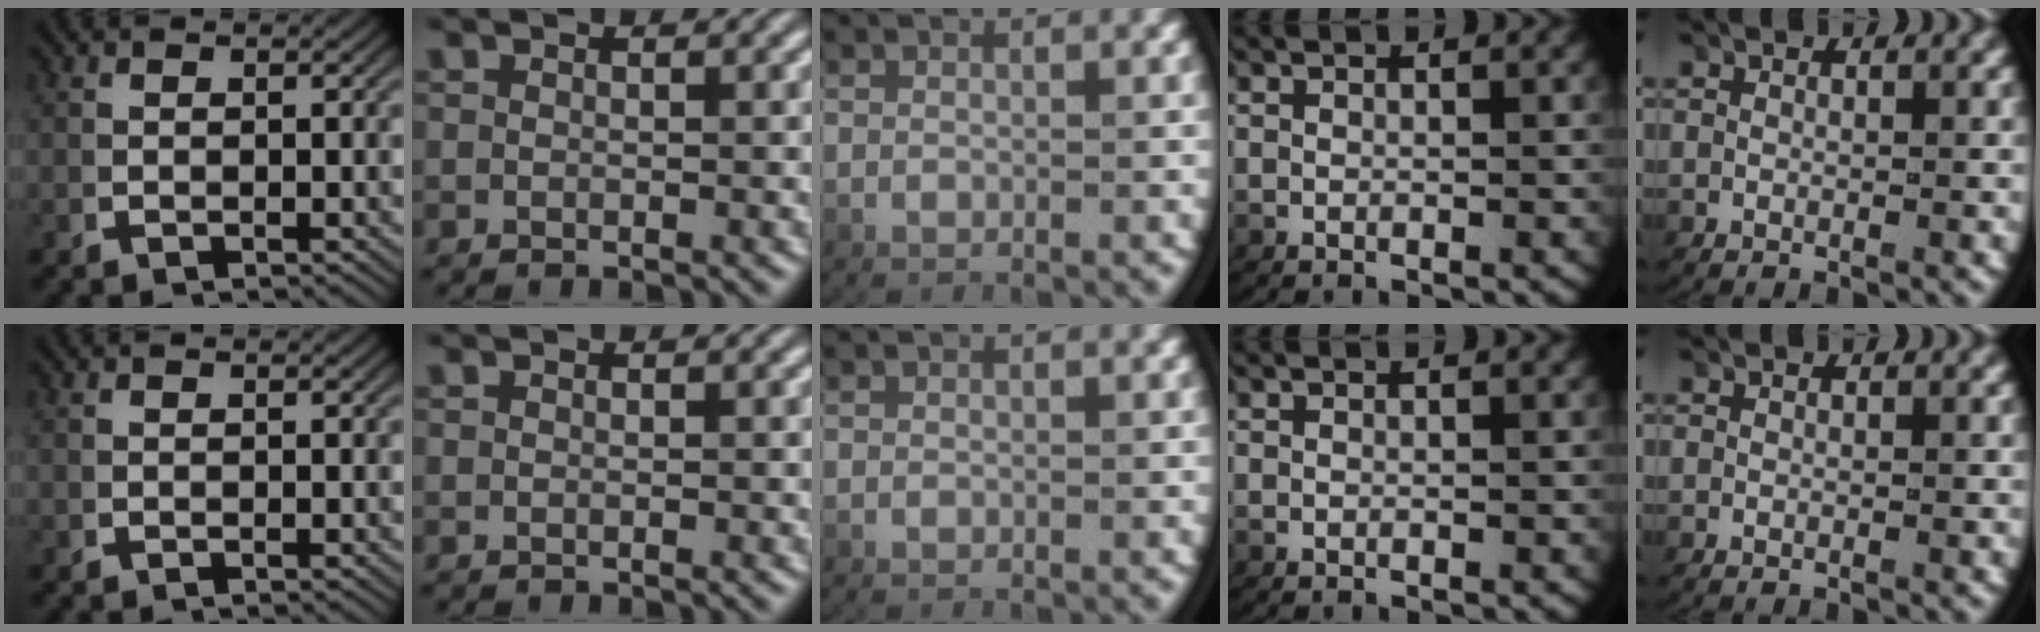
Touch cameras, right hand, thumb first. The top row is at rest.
{}